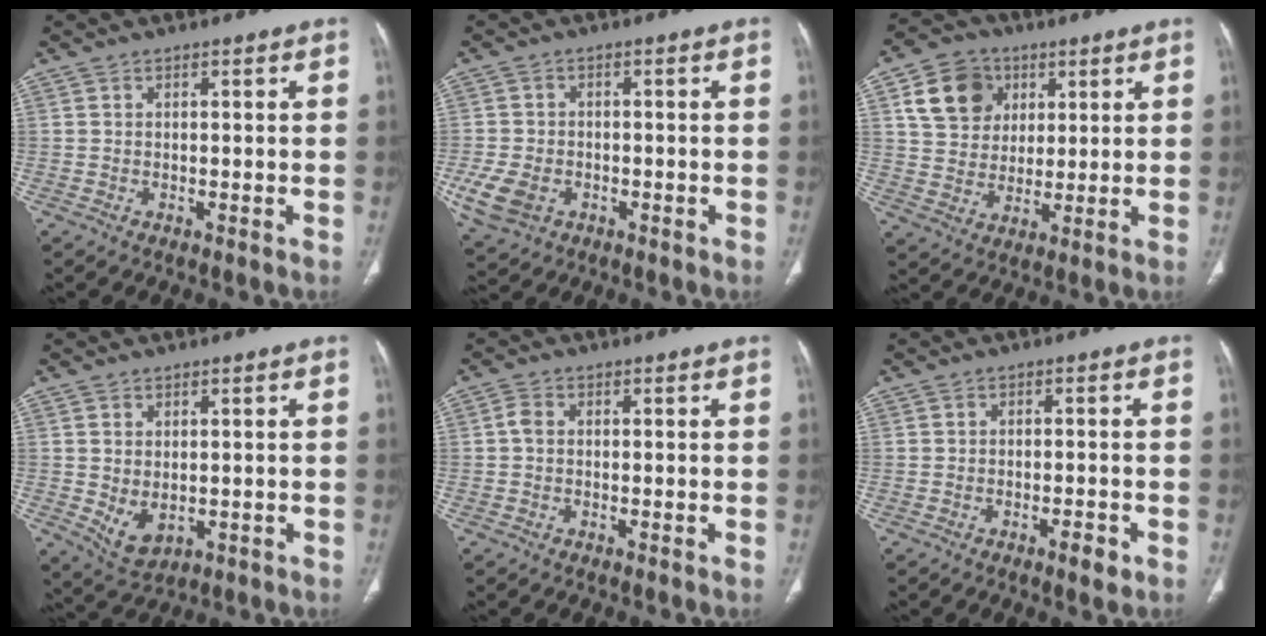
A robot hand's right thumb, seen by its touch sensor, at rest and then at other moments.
{"total": 7.6, "force": [-2.6, 5.6, 4.4], "torque": [-0.093, 0.006, -0.040]}
{"total": 12.1, "force": [4.6, 9.9, 5.3], "torque": [-0.069, -0.003, 0.084]}
{"total": 5.2, "force": [-0.4, 3.4, 3.9], "torque": [-0.066, -0.009, 0.013]}
{"total": 1.7, "force": [-0.1, 1.1, 1.2], "torque": [-0.025, 0.003, -0.007]}
{"total": 2.9, "force": [-1.5, 0.9, 2.2], "torque": [-0.031, 0.004, -0.024]}